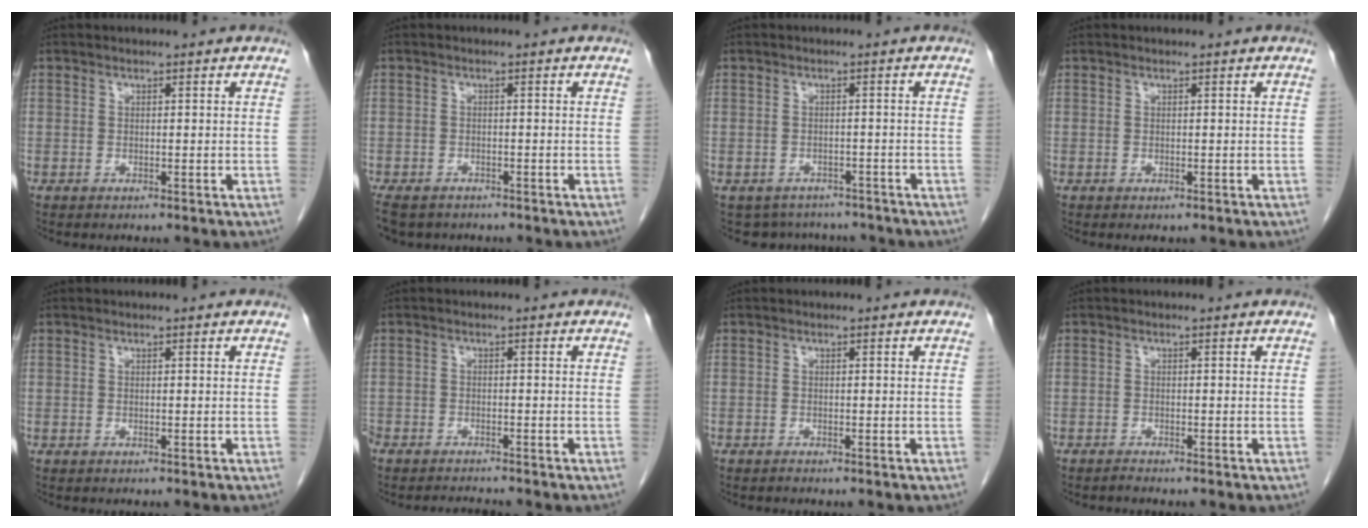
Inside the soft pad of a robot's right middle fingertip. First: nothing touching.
{"total": 6.5, "force": [-4.9, 3.5, 2.4], "torque": [-0.045, -0.006, -0.074]}
{"total": 6.5, "force": [-5.7, 3.2, 0.4], "torque": [0.000, 0.011, -0.065]}
{"total": 0.0}
{"total": 0.0}
{"total": 3.6, "force": [-3.6, 0.6, 0.6], "torque": [-0.011, -0.011, -0.061]}
{"total": 0.0}
{"total": 0.5, "force": [-0.5, -0.1, 0.0], "torque": [-0.002, -0.002, -0.011]}